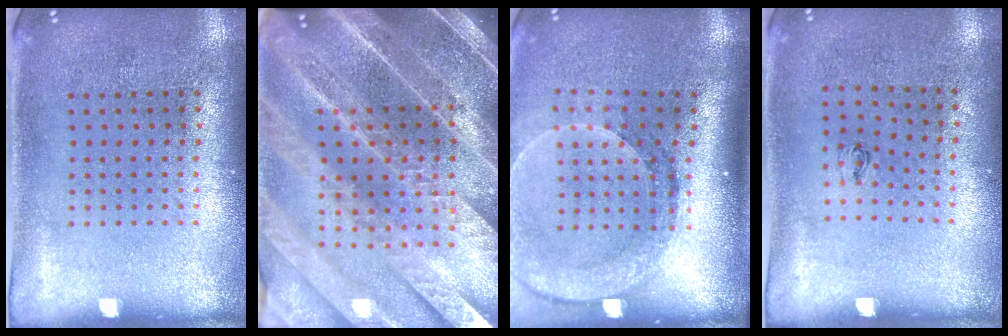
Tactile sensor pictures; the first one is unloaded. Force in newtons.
{"total": 5.5, "press": 4.6, "slide": 3.0}
{"total": 2.8, "press": 2.1, "slide": 1.8}
{"total": 0.5, "press": 0.2, "slide": 0.5}